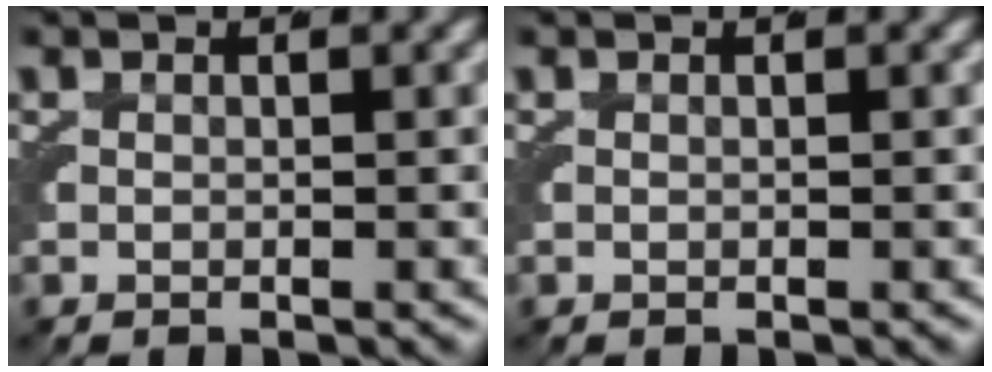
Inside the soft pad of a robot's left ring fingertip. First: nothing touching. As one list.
[{"total": 0.0}]